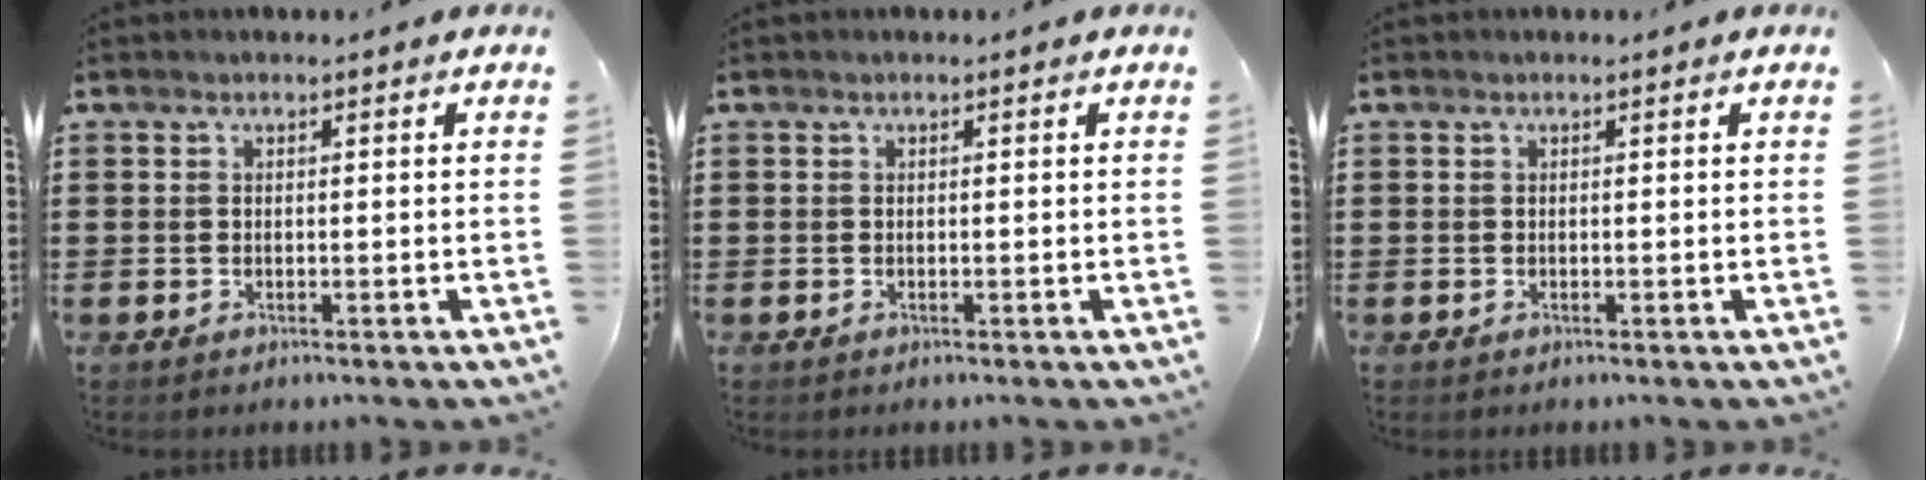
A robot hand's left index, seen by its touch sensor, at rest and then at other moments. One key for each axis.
{"total": 0.0}
{"total": 0.0}